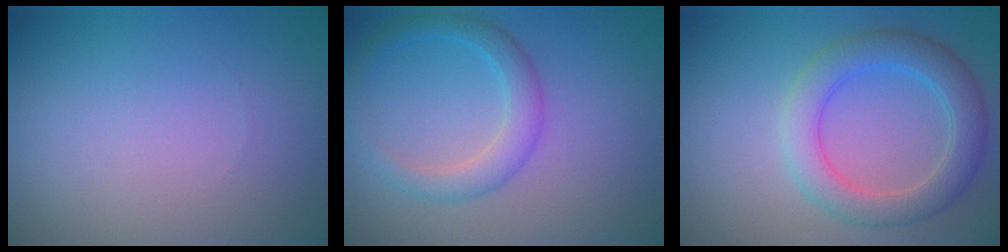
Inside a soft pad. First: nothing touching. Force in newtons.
{"total": 2.8, "press": 2.8, "slide": 0.2}
{"total": 4.5, "press": 4.5, "slide": 0.1}